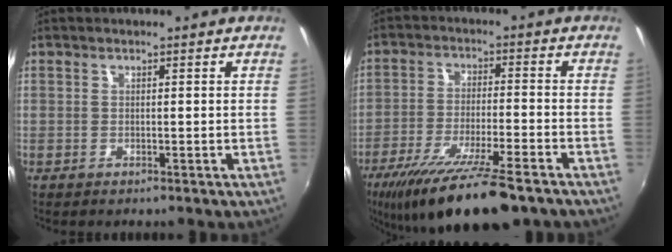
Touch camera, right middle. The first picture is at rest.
{"total": 17.6, "force": [-12.9, 3.0, 11.6], "torque": [-0.221, -0.046, -0.213]}